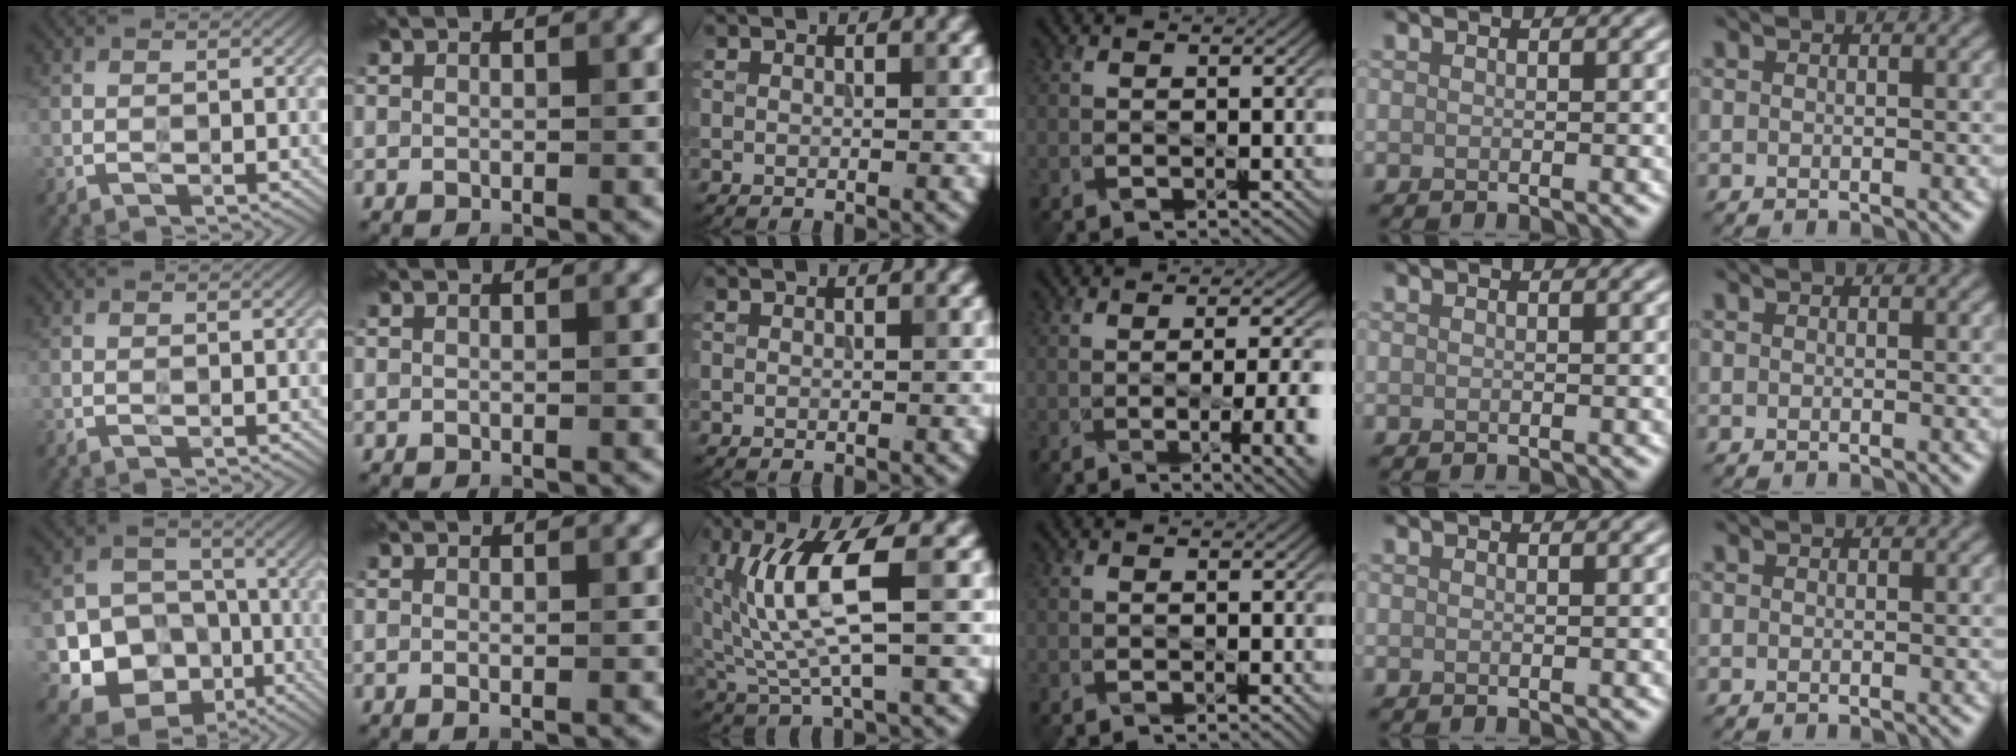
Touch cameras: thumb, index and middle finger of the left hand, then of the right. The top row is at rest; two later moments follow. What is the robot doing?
{"motion": "wipe", "object": "compact mirror"}